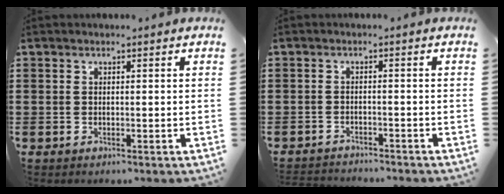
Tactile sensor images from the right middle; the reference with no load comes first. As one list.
[{"total": 1.8, "force": [-1.8, 0.1, -0.1], "torque": [-0.005, 0.001, -0.039]}]